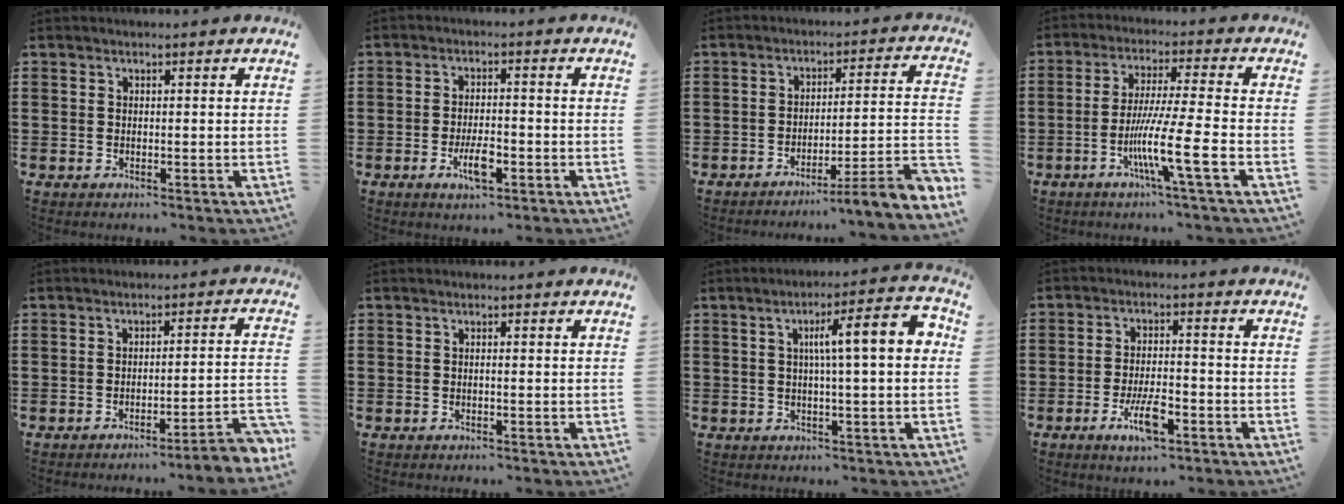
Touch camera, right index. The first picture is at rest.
{"total": 5.0, "force": [-2.0, 1.6, 4.3], "torque": [-0.093, -0.003, -0.041]}
{"total": 5.6, "force": [-3.4, -0.5, 4.4], "torque": [-0.074, -0.029, -0.068]}
{"total": 10.5, "force": [-3.9, 0.1, 9.8], "torque": [-0.189, -0.014, -0.077]}
{"total": 3.7, "force": [-3.1, -0.5, 2.0], "torque": [-0.036, -0.020, -0.063]}
{"total": 0.0}
{"total": 9.0, "force": [1.4, 1.2, 8.8], "torque": [-0.149, 0.001, 0.013]}
{"total": 6.6, "force": [-3.1, 2.0, 5.5], "torque": [-0.115, -0.004, -0.058]}